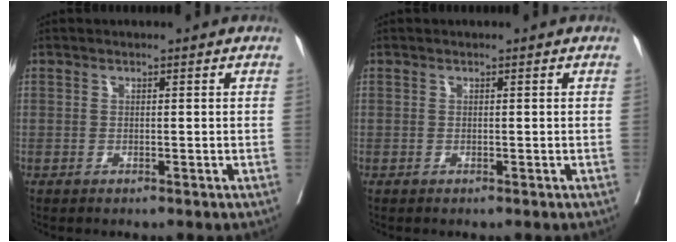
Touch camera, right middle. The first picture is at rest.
{"total": 0.0}